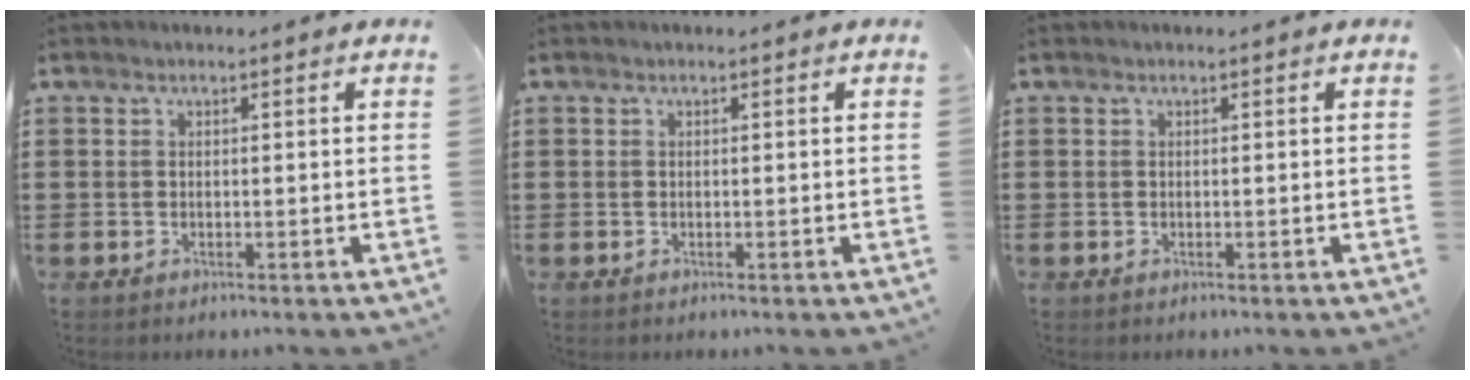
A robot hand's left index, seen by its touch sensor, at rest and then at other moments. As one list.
[{"total": 0.0}, {"total": 0.0}]